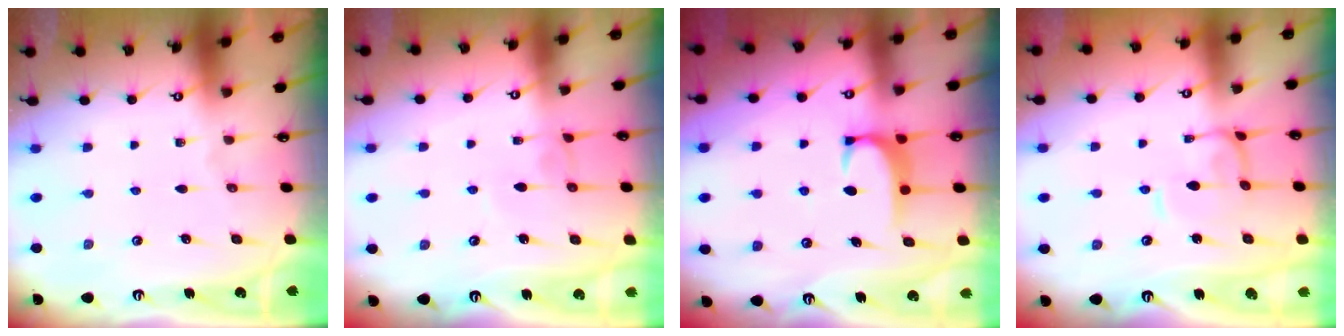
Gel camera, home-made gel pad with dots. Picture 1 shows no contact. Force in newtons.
{"total": 1.1, "press": 1.1, "slide": 0.2}
{"total": 1.9, "press": 1.8, "slide": 0.5}
{"total": 0.0}